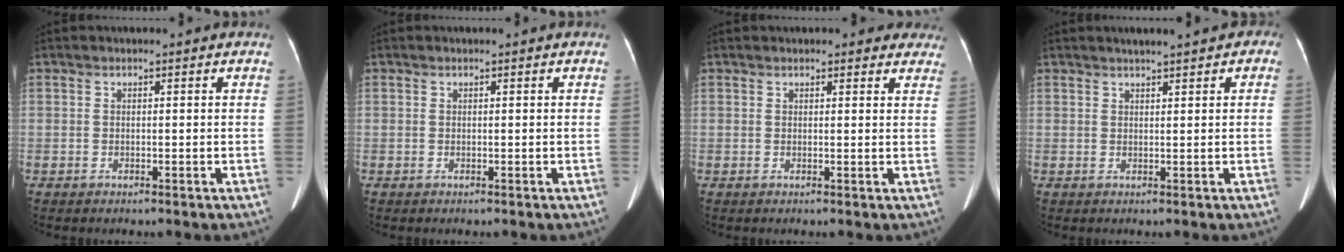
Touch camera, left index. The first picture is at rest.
{"total": 0.0}
{"total": 4.7, "force": [4.2, 1.7, 1.3], "torque": [0.011, 0.002, 0.032]}
{"total": 3.7, "force": [2.2, 1.1, 2.8], "torque": [-0.036, 0.019, 0.028]}